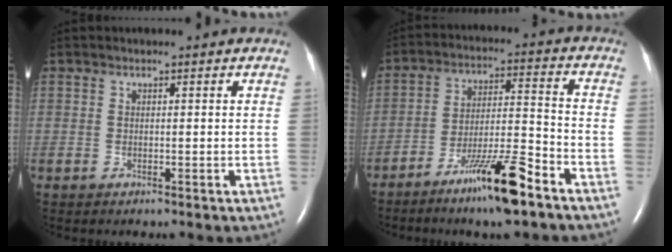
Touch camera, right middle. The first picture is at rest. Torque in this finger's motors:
{"motor_torque": [1.17, -0.97, 0.21, 0.12]}